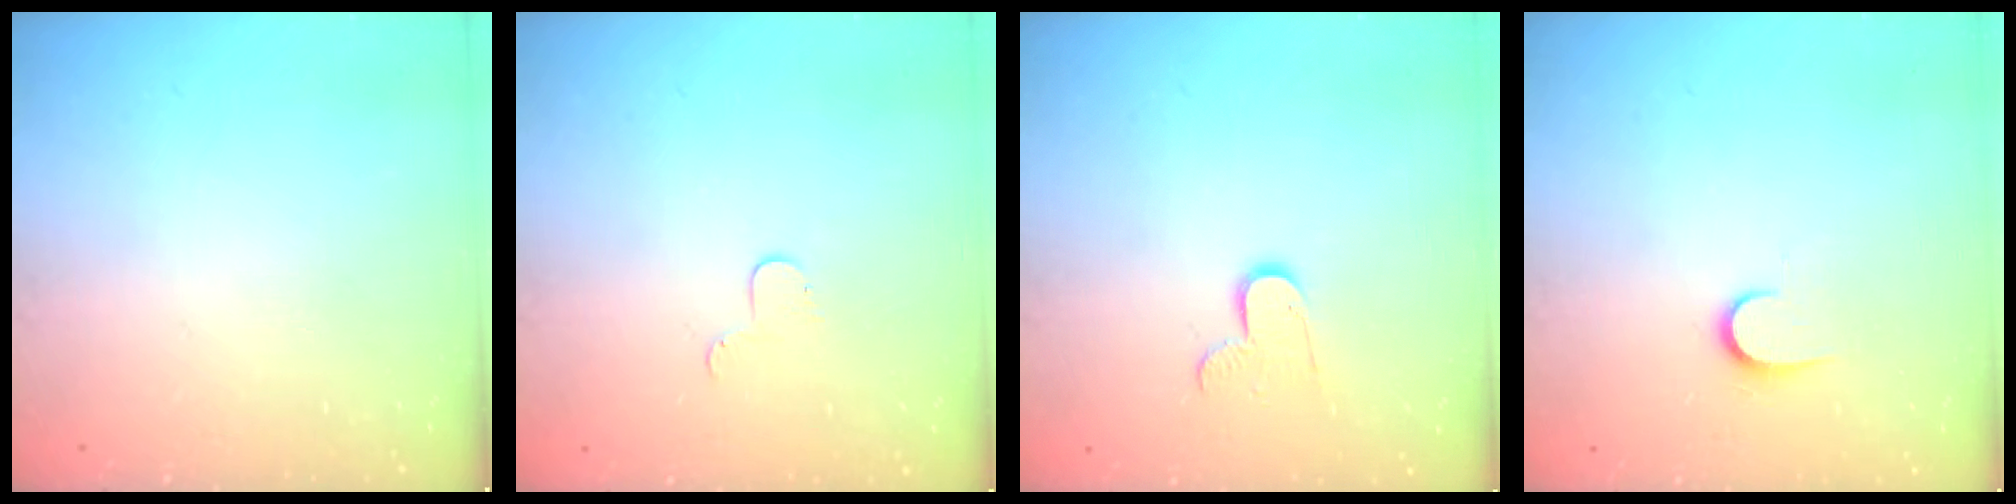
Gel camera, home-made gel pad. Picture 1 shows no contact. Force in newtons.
{"total": 4.2, "press": 4.2, "slide": 0.4}
{"total": 7.6, "press": 7.6, "slide": 0.5}
{"total": 6.7, "press": 6.6, "slide": 0.7}